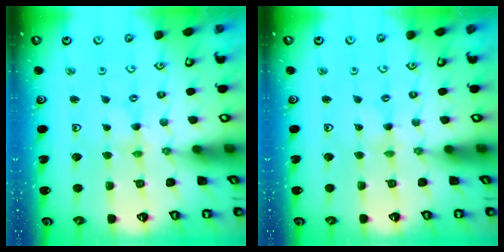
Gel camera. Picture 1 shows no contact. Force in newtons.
{"total": 0.0}